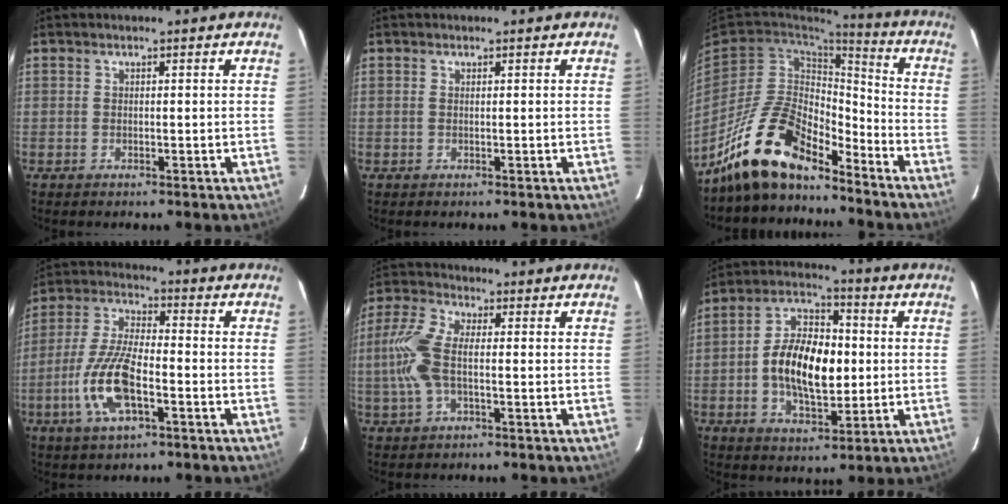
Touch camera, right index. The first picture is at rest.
{"total": 0.0}
{"total": 16.3, "force": [-13.0, 6.0, 7.9], "torque": [-0.170, 0.006, -0.237]}
{"total": 12.7, "force": [-4.6, 4.4, 11.0], "torque": [-0.239, -0.004, -0.089]}
{"total": 9.2, "force": [-0.7, 4.1, 8.3], "torque": [-0.191, 0.012, -0.015]}
{"total": 14.1, "force": [-0.8, 7.6, 11.9], "torque": [-0.220, 0.019, -0.013]}